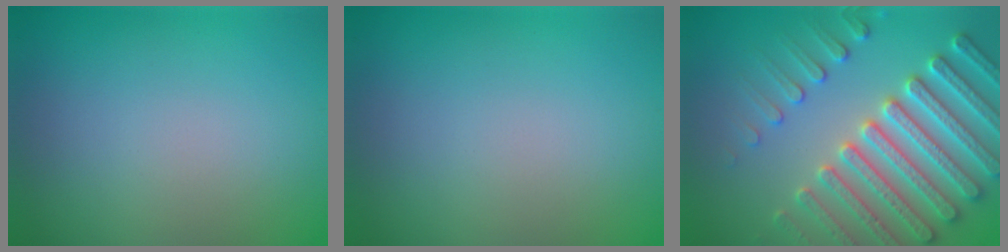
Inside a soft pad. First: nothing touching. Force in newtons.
{"total": 0.0}
{"total": 7.6, "press": 7.4, "slide": 2.0}